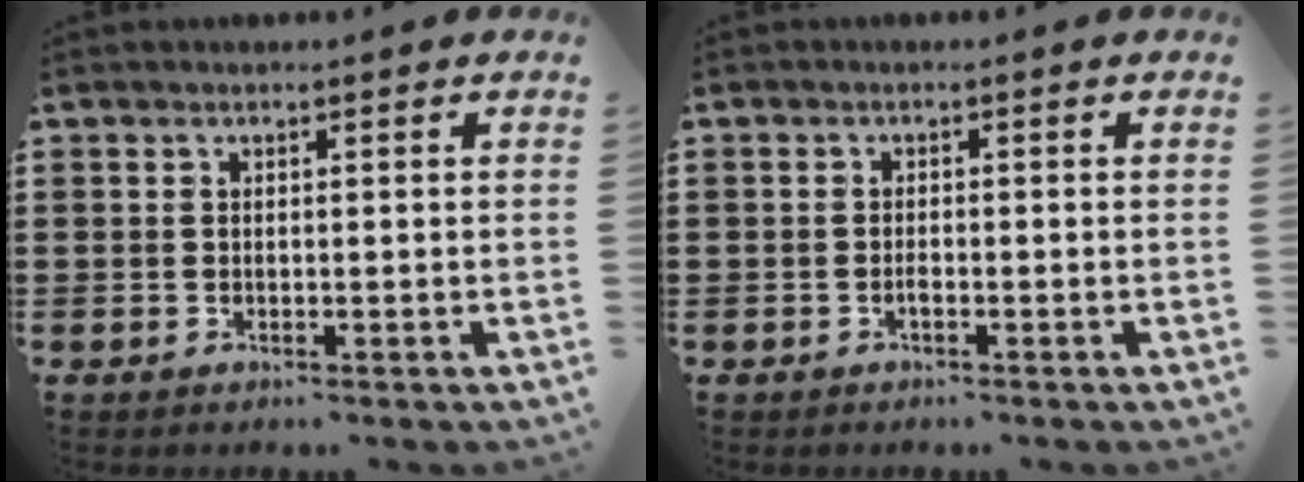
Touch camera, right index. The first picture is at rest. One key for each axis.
{"total": 1.0, "fx": -0.7, "fy": 0.3, "fz": 0.5, "tx": -0.013, "ty": -0.004, "tz": -0.013}